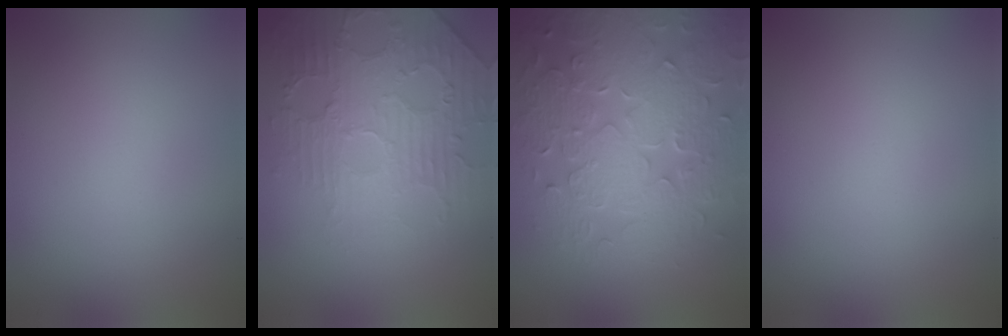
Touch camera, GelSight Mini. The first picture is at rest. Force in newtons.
{"total": 4.7, "press": 4.0, "slide": 2.6}
{"total": 8.9, "press": 6.2, "slide": 6.4}
{"total": 0.0}